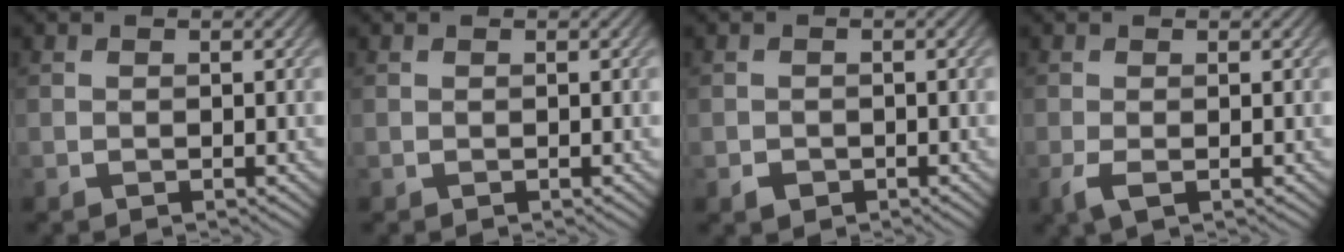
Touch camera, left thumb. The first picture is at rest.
{"total": 0.0}
{"total": 1.2, "force": [-0.7, 0.9, 0.4], "torque": [-0.003, -0.001, -0.016]}
{"total": 1.9, "force": [-0.7, 0.4, 1.7], "torque": [-0.043, -0.002, -0.019]}